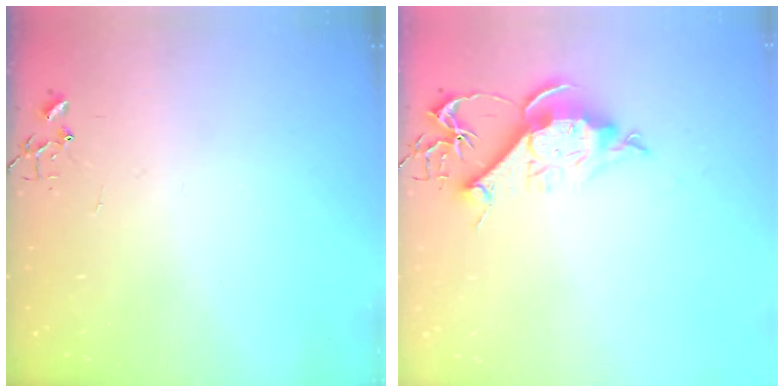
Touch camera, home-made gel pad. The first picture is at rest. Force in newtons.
{"total": 10.6, "press": 10.6, "slide": 0.4}